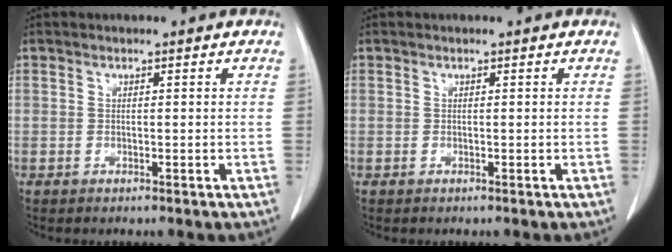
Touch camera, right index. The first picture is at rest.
{"total": 0.0}